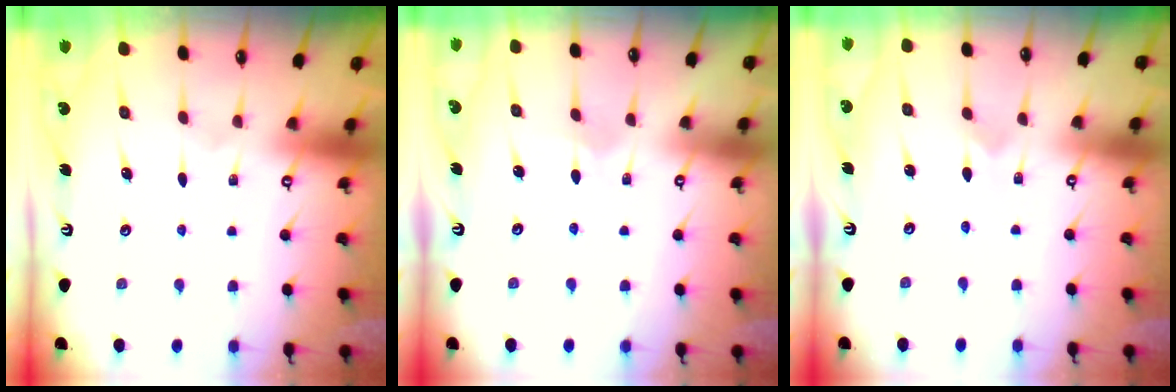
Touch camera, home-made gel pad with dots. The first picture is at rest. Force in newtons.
{"total": 1.7, "press": 1.7, "slide": 0.1}
{"total": 0.0}